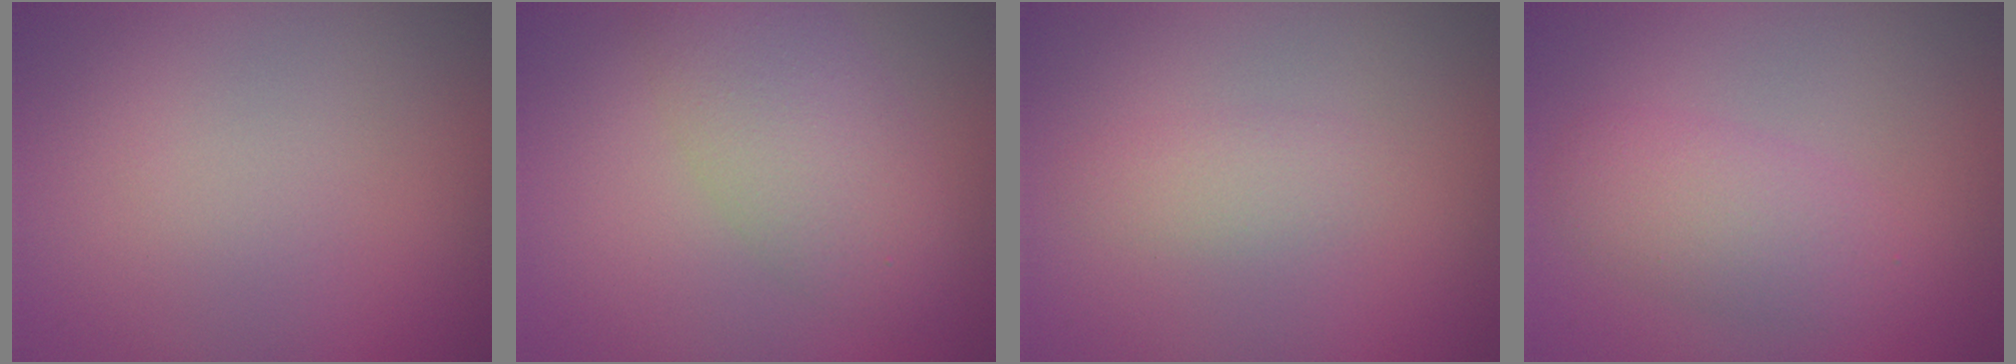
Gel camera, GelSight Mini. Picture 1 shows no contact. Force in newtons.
{"total": 4.8, "press": 4.8, "slide": 0.3}
{"total": 1.4, "press": 1.4, "slide": 0.0}
{"total": 2.8, "press": 2.8, "slide": 0.1}